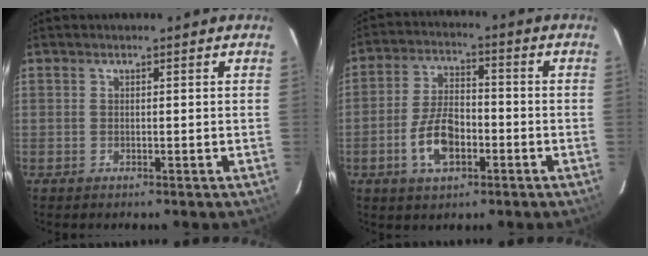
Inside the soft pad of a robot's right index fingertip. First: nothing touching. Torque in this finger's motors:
{"motor_torque": [1.70, -0.44, 0.41, 0.10]}